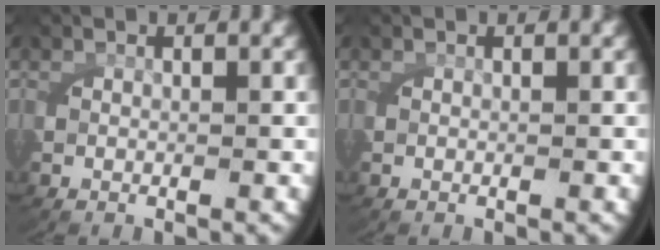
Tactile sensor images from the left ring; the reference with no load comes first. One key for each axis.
{"total": 0.0}